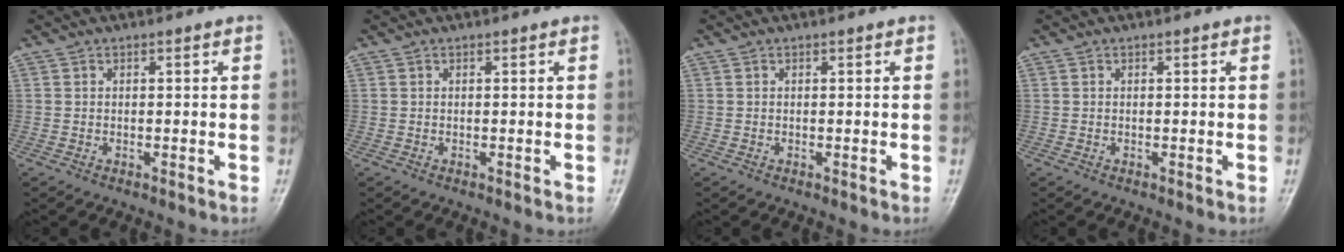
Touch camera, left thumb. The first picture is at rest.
{"total": 0.0}
{"total": 0.0}
{"total": 0.0}